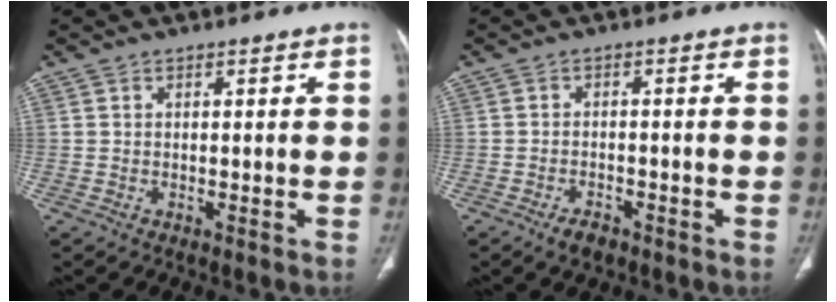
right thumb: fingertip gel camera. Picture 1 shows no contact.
{"total": 3.2, "force": [-2.1, 1.6, 1.8], "torque": [-0.031, 0.007, -0.033]}